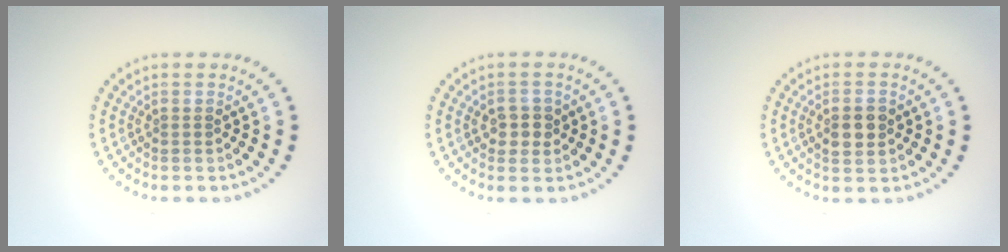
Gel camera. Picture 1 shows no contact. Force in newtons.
{"total": 2.1, "press": 2.0, "slide": 0.7}
{"total": 2.5, "press": 2.5, "slide": 0.2}